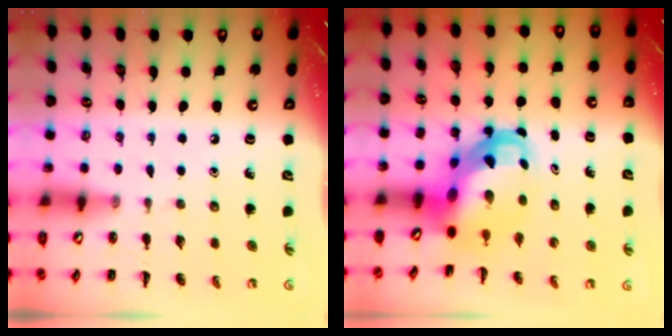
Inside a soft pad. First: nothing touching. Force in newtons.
{"total": 6.5, "press": 6.3, "slide": 1.8}